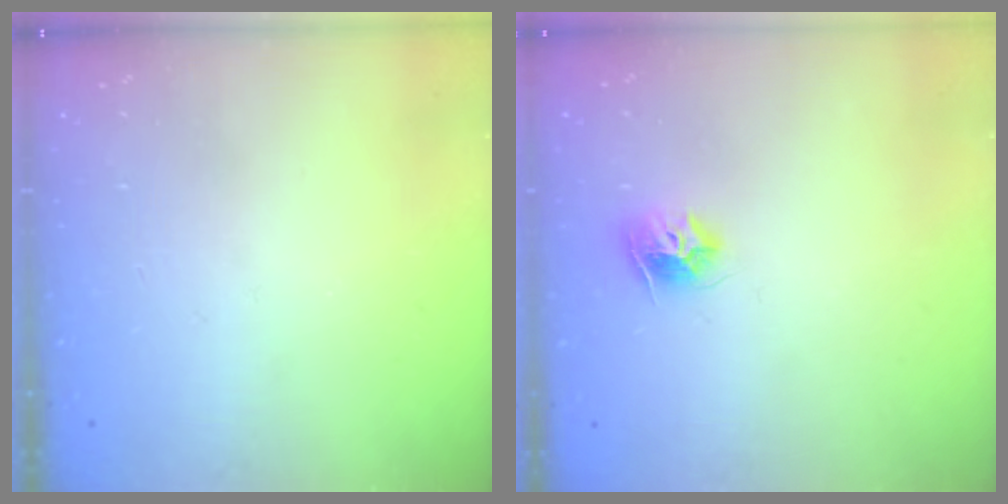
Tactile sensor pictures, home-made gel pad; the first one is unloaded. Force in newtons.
{"total": 8.7, "press": 8.6, "slide": 0.4}